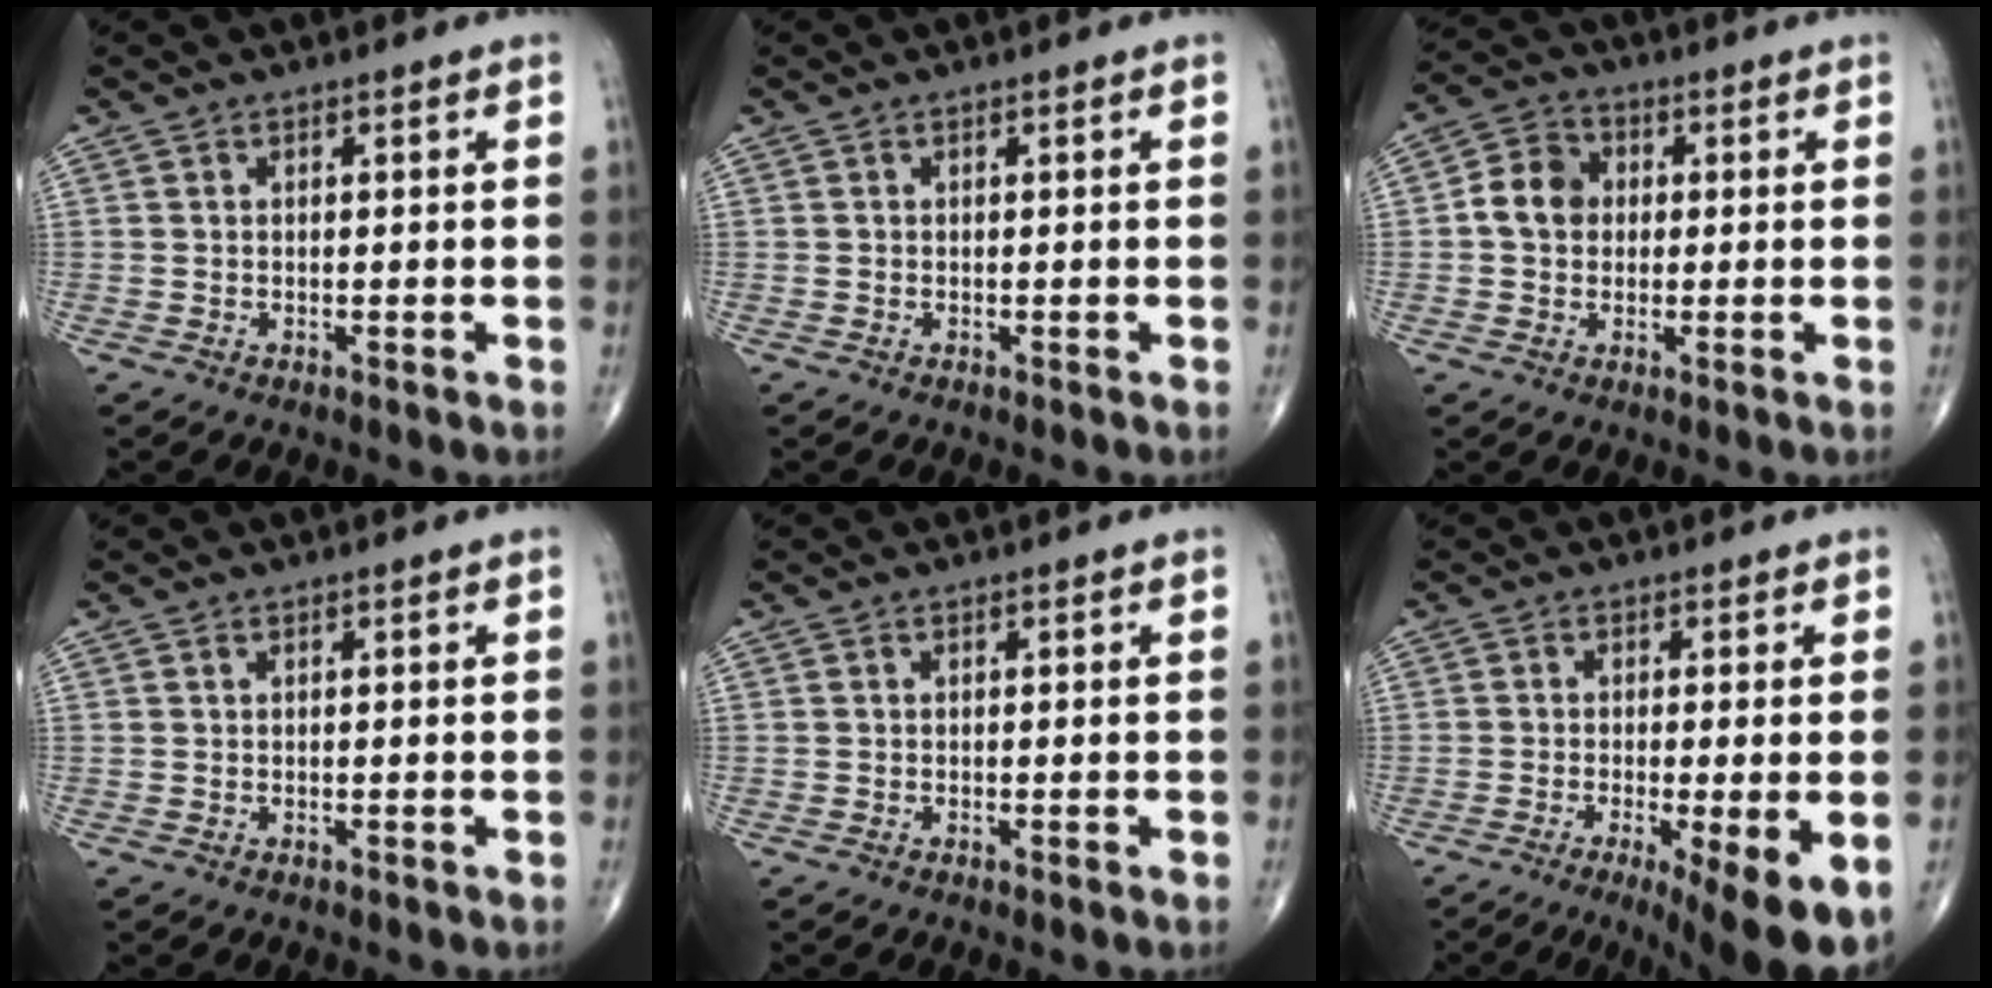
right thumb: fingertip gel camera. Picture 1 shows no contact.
{"total": 0.0}
{"total": 7.1, "force": [0.3, 5.9, 3.9], "torque": [-0.055, 0.017, -0.005]}
{"total": 0.0}
{"total": 0.0}
{"total": 11.3, "force": [-5.5, 1.7, 9.7], "torque": [-0.124, -0.014, -0.084]}